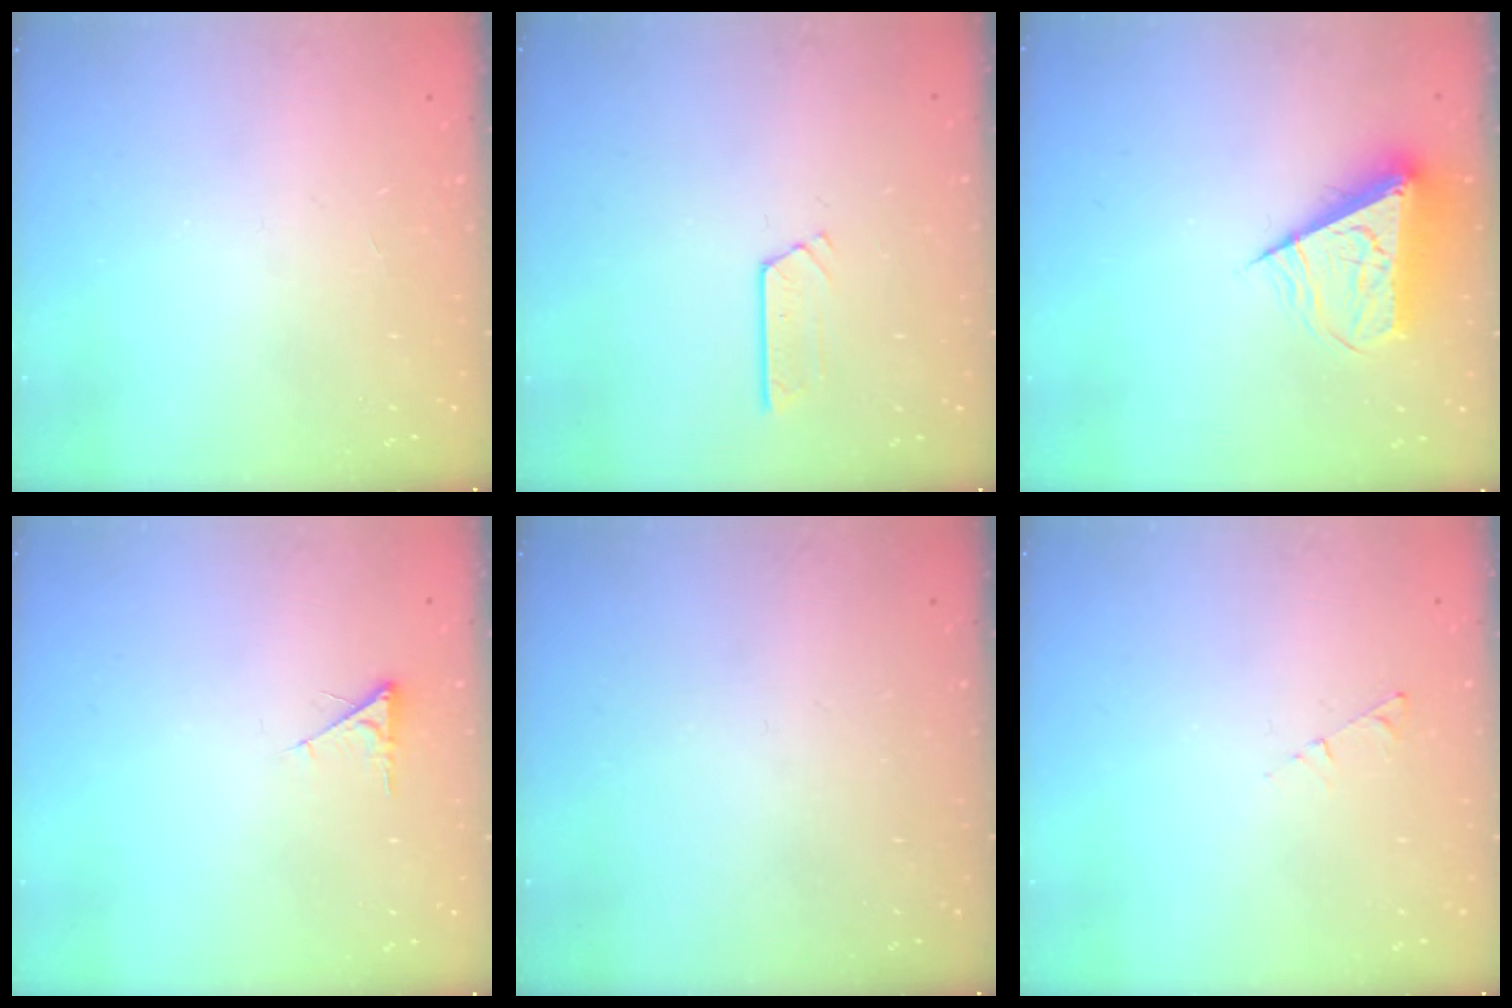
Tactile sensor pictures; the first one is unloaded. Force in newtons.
{"total": 2.7, "press": 2.7, "slide": 0.2}
{"total": 9.2, "press": 9.2, "slide": 0.2}
{"total": 2.4, "press": 2.4, "slide": 0.4}
{"total": 0.0}
{"total": 2.9, "press": 2.9, "slide": 0.4}